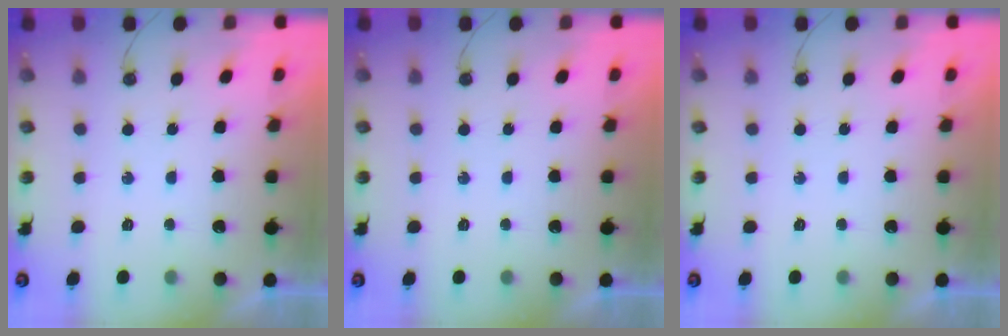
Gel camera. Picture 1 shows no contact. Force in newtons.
{"total": 0.0}
{"total": 0.0}